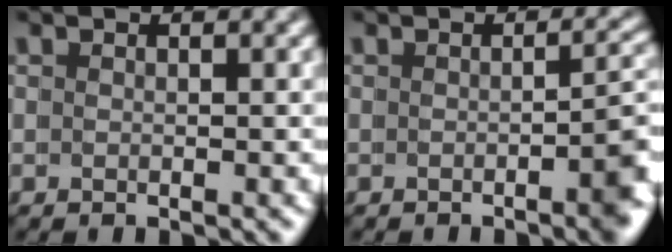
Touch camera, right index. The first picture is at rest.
{"total": 3.3, "force": [-1.5, 0.4, 2.9], "torque": [-0.016, 0.002, -0.026]}